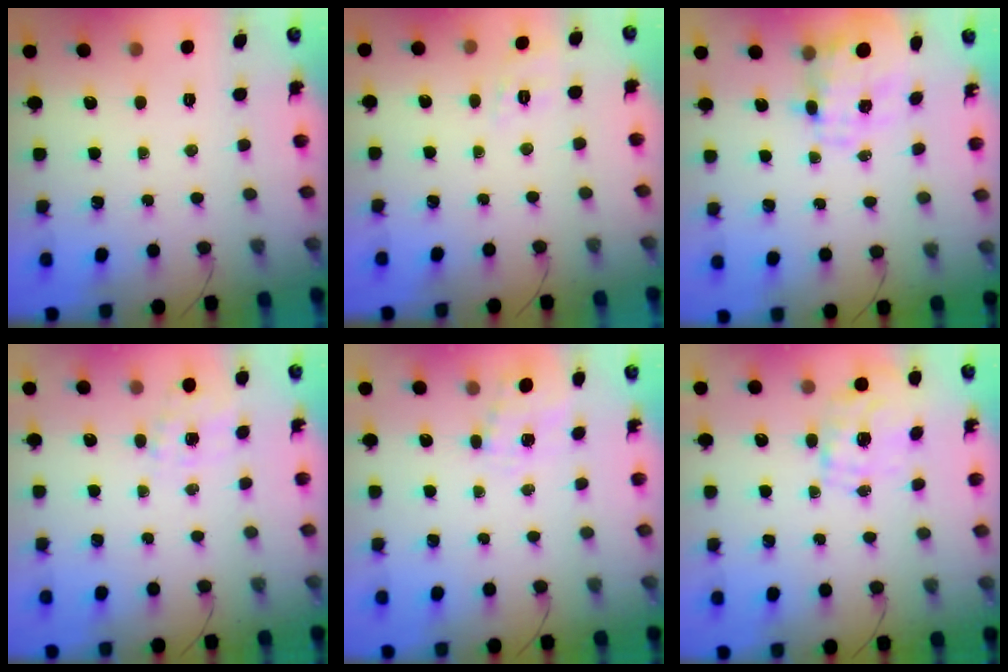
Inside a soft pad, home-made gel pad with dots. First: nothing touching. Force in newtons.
{"total": 2.0, "press": 0.4, "slide": 1.9}
{"total": 5.8, "press": 5.6, "slide": 1.4}
{"total": 5.5, "press": 5.3, "slide": 1.3}
{"total": 6.1, "press": 6.0, "slide": 1.3}
{"total": 1.7, "press": 1.5, "slide": 0.8}